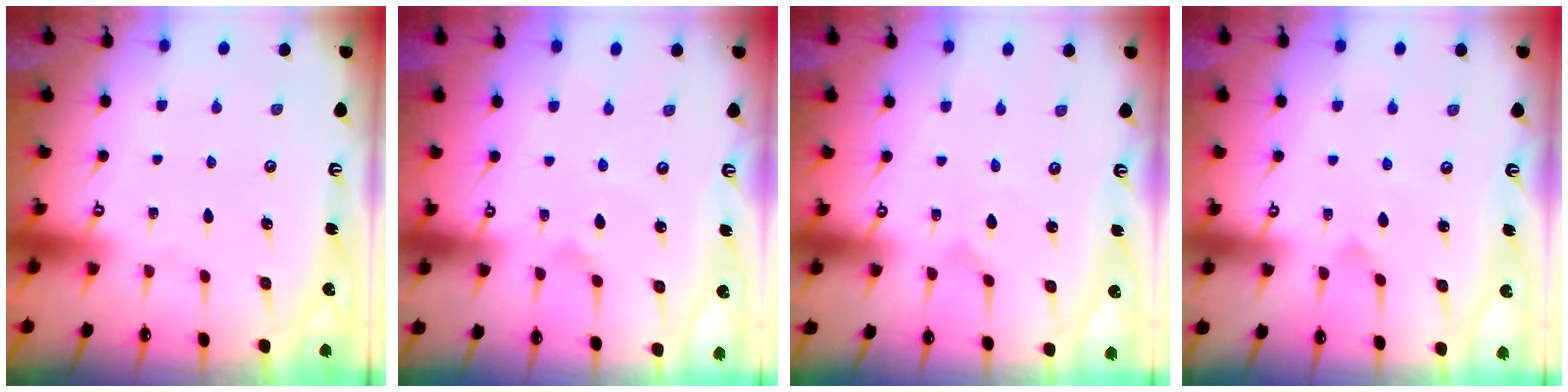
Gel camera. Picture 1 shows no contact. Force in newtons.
{"total": 2.9, "press": 2.9, "slide": 0.1}
{"total": 0.0}
{"total": 2.7, "press": 2.7, "slide": 0.1}